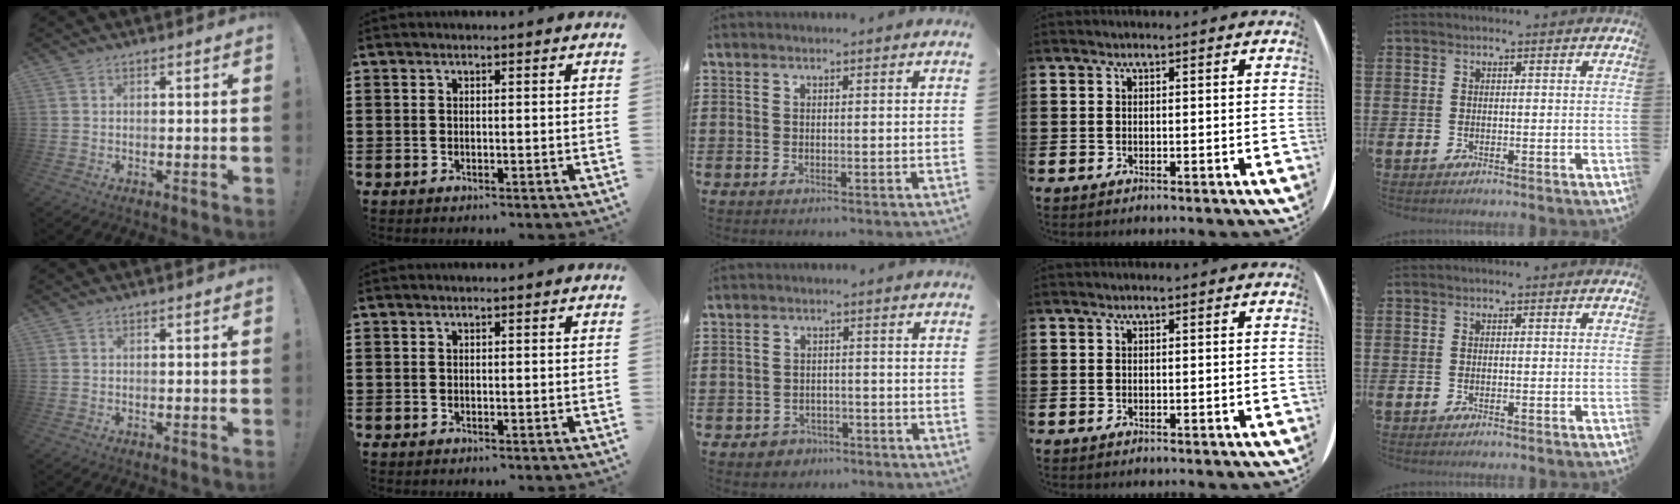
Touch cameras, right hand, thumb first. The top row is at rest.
{"middle": {"total": 2.3, "force": [-2.0, 1.1, 0.0], "torque": [-0.008, 0.002, -0.044]}}